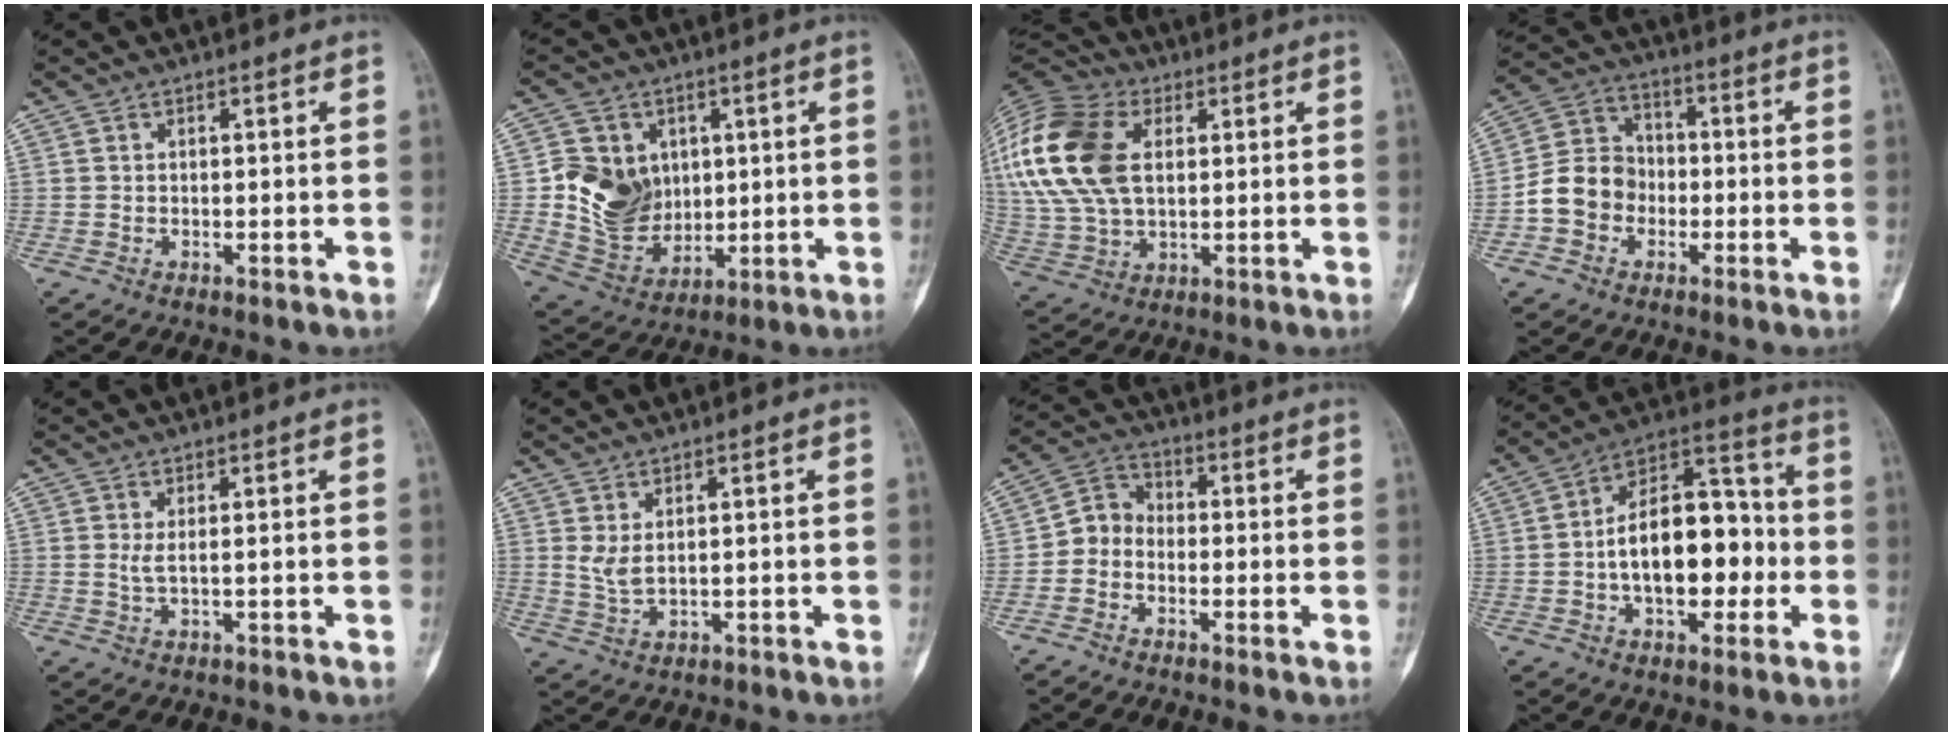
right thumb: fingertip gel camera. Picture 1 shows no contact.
{"total": 12.6, "force": [1.8, 10.6, 6.6], "torque": [-0.072, -0.013, 0.051]}
{"total": 24.9, "force": [6.2, 16.0, 18.1], "torque": [-0.421, 0.023, 0.118]}
{"total": 9.6, "force": [-2.6, 8.2, 4.3], "torque": [-0.061, 0.037, -0.057]}
{"total": 1.4, "force": [0.3, 0.0, 1.3], "torque": [-0.039, -0.001, 0.009]}
{"total": 3.0, "force": [0.9, 1.2, 2.6], "torque": [-0.057, -0.008, 0.027]}
{"total": 5.1, "force": [-1.8, 4.1, 2.4], "torque": [-0.026, 0.024, -0.051]}
{"total": 17.8, "force": [-2.2, 10.2, 14.4], "torque": [-0.198, 0.045, -0.041]}